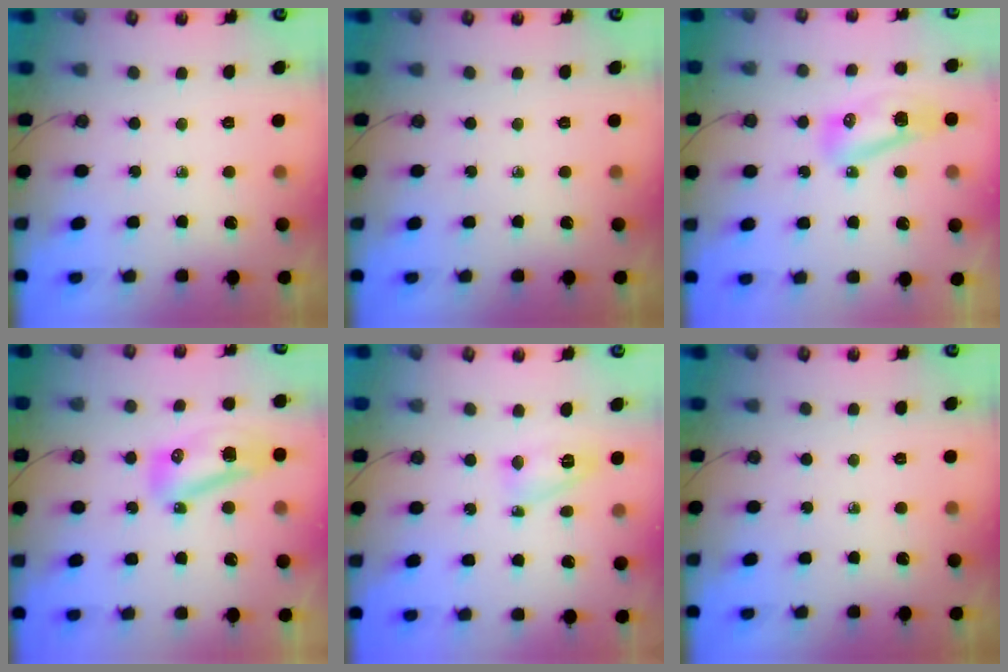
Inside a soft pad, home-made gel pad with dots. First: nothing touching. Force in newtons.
{"total": 0.0}
{"total": 10.9, "press": 9.3, "slide": 5.7}
{"total": 9.4, "press": 9.4, "slide": 1.2}
{"total": 6.8, "press": 6.8, "slide": 0.4}
{"total": 0.0}